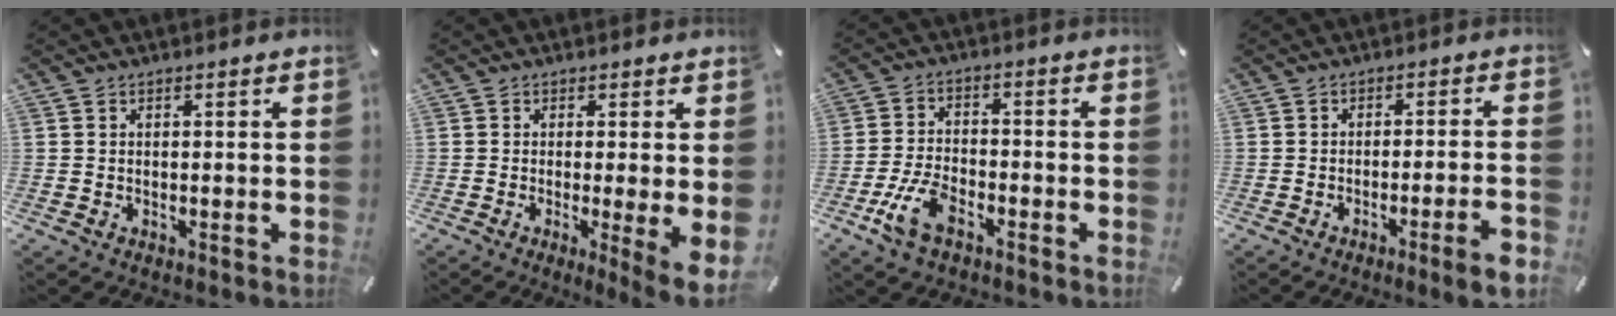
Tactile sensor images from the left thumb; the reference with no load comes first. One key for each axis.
{"total": 5.2, "fx": -0.4, "fy": 0.4, "fz": 5.2, "tx": -0.068, "ty": -0.022, "tz": 0.001}
{"total": 8.3, "fx": -4.3, "fy": 4.3, "fz": 5.7, "tx": -0.131, "ty": 0.009, "tz": -0.084}
{"total": 6.8, "fx": -3.5, "fy": 0.4, "fz": 5.8, "tx": -0.088, "ty": 0.000, "tz": -0.059}